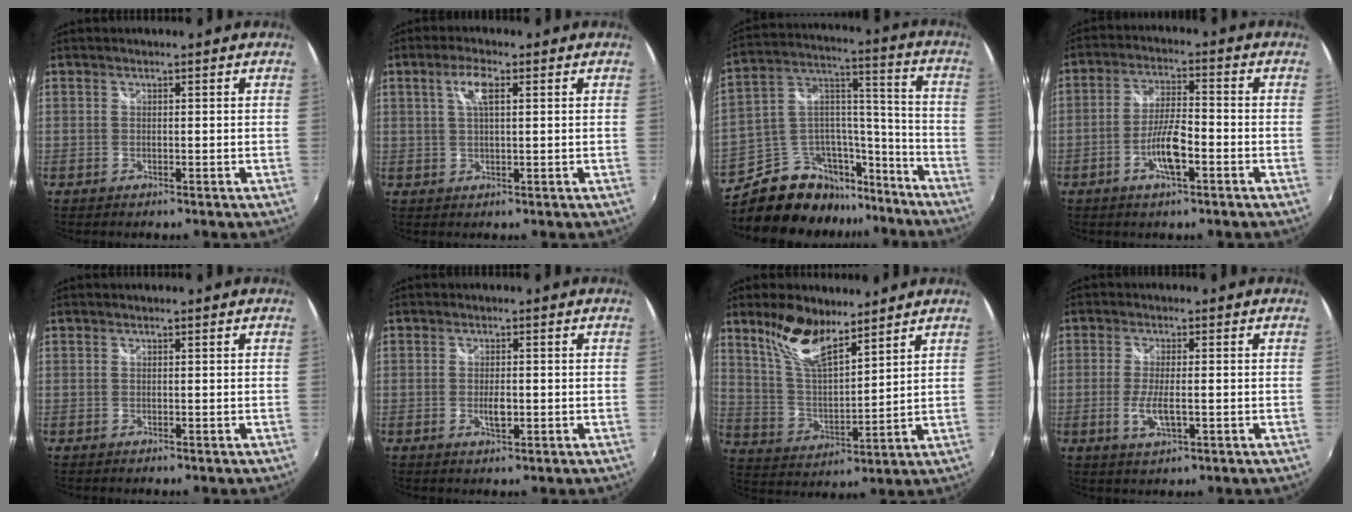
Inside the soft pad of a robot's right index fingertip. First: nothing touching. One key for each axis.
{"total": 4.3, "fx": 1.5, "fy": 1.4, "fz": 3.8, "tx": -0.072, "ty": 0.006, "tz": 0.028}
{"total": 15.5, "fx": -12.6, "fy": 8.1, "fz": 4.3, "tx": -0.081, "ty": 0.073, "tz": -0.202}
{"total": 7.4, "fx": -3.2, "fy": 1.9, "fz": 6.4, "tx": -0.129, "ty": 0.002, "tz": -0.057}
{"total": 0.0}
{"total": 2.8, "fx": -0.6, "fy": 1.2, "fz": 2.4, "tx": -0.040, "ty": -0.005, "tz": -0.009}
{"total": 12.0, "fx": 8.8, "fy": 4.0, "fz": 7.2, "tx": -0.141, "ty": 0.010, "tz": 0.176}
{"total": 5.4, "fx": -1.4, "fy": 1.5, "fz": 5.0, "tx": -0.101, "ty": -0.011, "tz": -0.025}